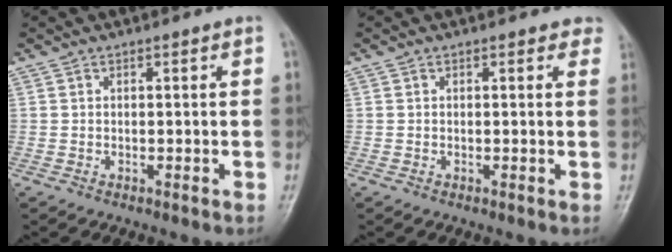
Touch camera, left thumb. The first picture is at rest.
{"total": 1.6, "force": [1.2, 0.9, 0.6], "torque": [0.010, -0.003, 0.001]}